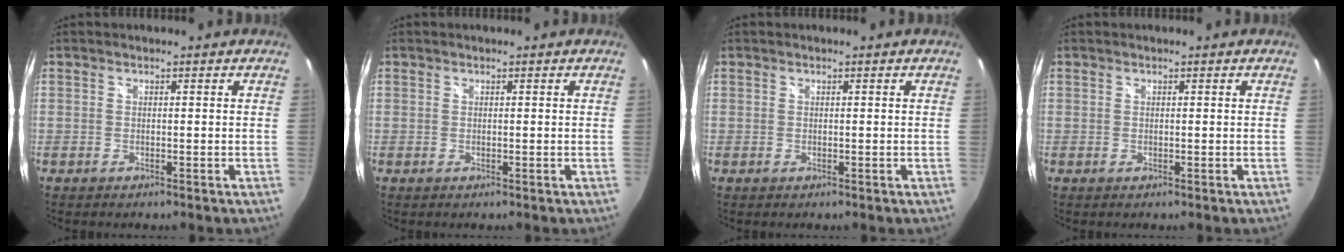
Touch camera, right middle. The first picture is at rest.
{"total": 0.0}
{"total": 0.0}
{"total": 0.0}